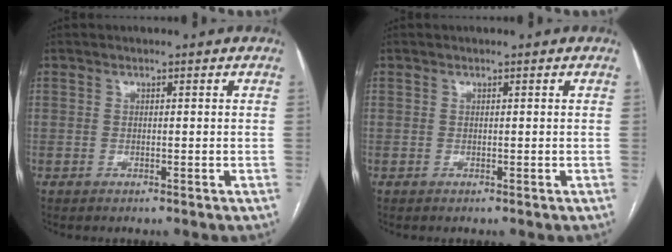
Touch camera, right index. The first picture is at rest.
{"total": 0.0}